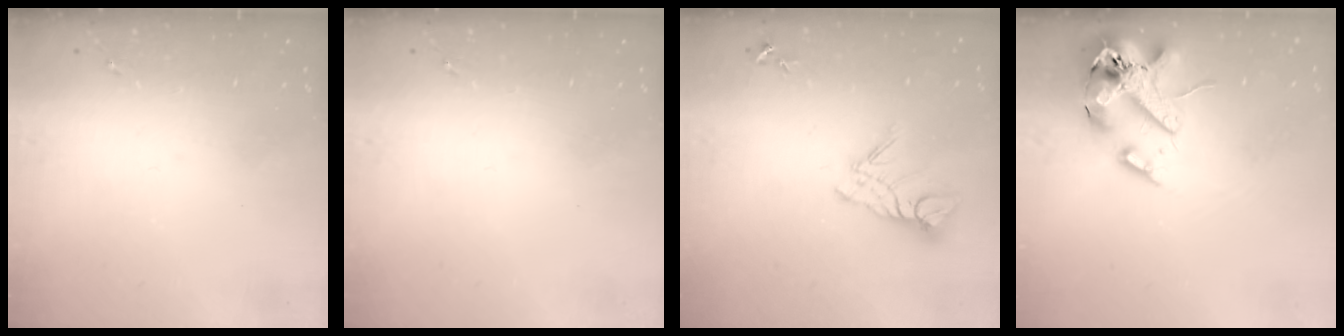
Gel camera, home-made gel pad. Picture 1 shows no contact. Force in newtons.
{"total": 0.0}
{"total": 10.9, "press": 10.8, "slide": 0.9}
{"total": 16.5, "press": 16.3, "slide": 2.8}